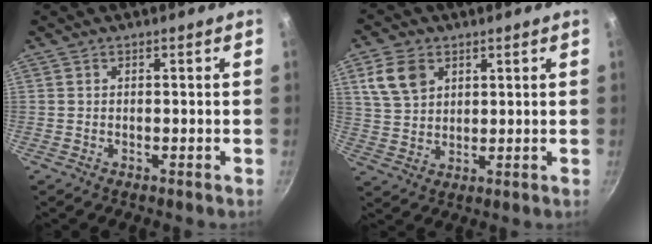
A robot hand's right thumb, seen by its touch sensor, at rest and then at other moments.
{"total": 8.2, "force": [3.5, 5.8, 4.6], "torque": [-0.072, -0.005, 0.071]}